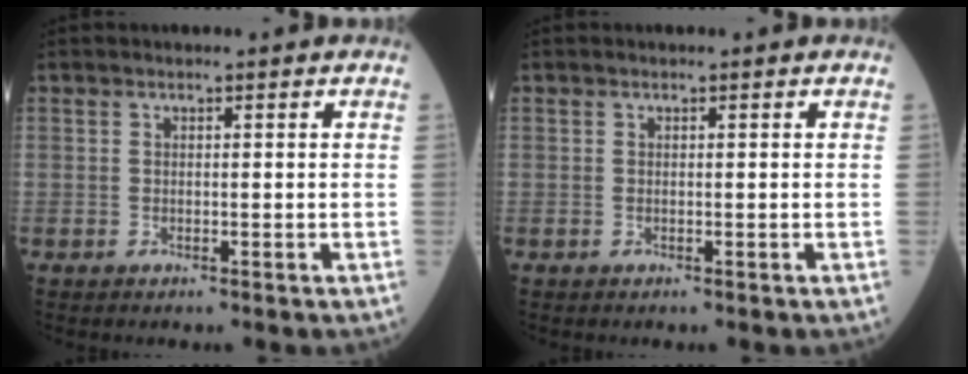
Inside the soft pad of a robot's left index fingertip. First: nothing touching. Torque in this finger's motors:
{"motor_torque": [0.00, 0.00, 0.01, 0.00]}